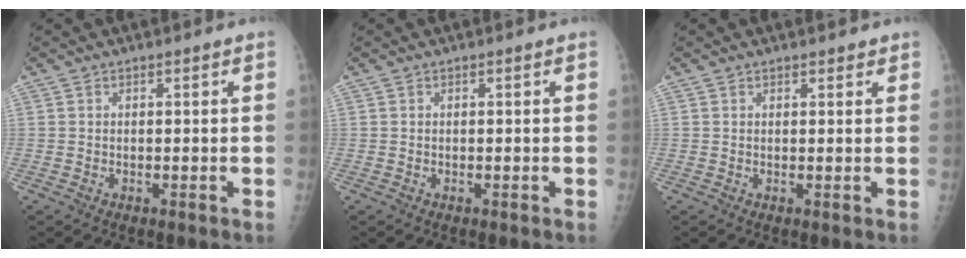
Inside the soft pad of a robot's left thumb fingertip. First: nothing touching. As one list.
[{"total": 0.0}, {"total": 1.4, "force": [1.2, 0.7, 0.4], "torque": [0.007, -0.005, 0.012]}]